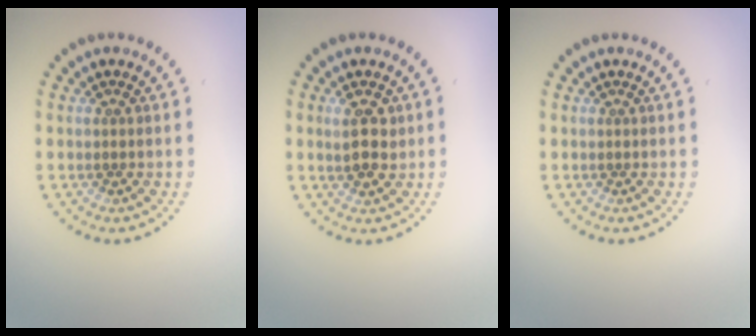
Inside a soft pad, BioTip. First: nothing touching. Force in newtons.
{"total": 2.7, "press": 2.6, "slide": 0.6}
{"total": 0.0}